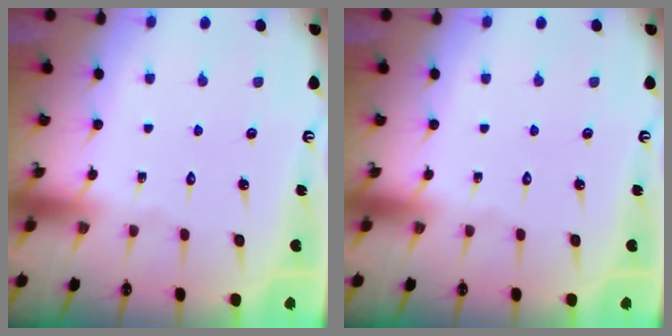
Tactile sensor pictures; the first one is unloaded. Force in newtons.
{"total": 0.0}